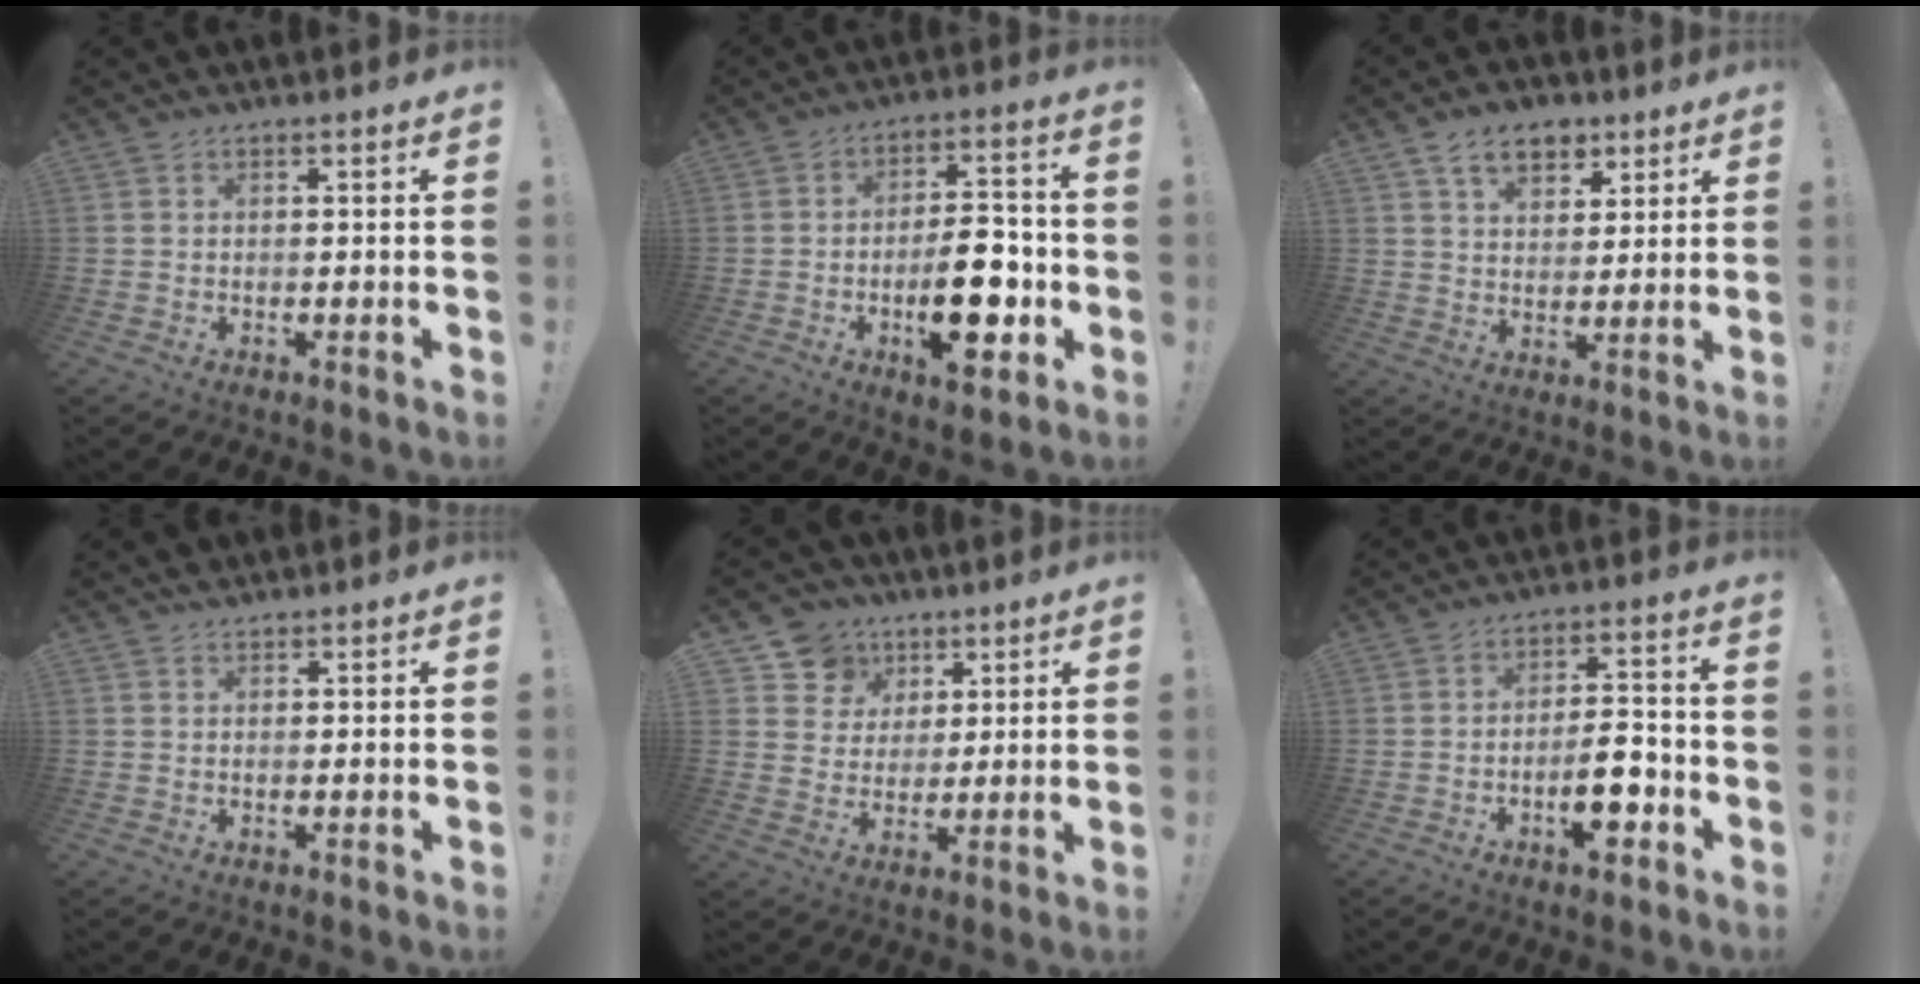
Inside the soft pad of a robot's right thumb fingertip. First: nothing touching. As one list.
[{"total": 16.0, "force": [-4.2, 7.3, 13.6], "torque": [-0.201, 0.011, -0.064]}, {"total": 10.3, "force": [5.8, 6.8, 5.1], "torque": [-0.074, -0.019, 0.110]}, {"total": 1.5, "force": [1.4, 0.3, 0.1], "torque": [0.013, -0.011, 0.025]}, {"total": 10.5, "force": [5.2, 8.8, 2.2], "torque": [-0.030, -0.030, 0.105]}, {"total": 10.0, "force": [-4.2, 4.4, 8.0], "torque": [-0.115, 0.020, -0.073]}]